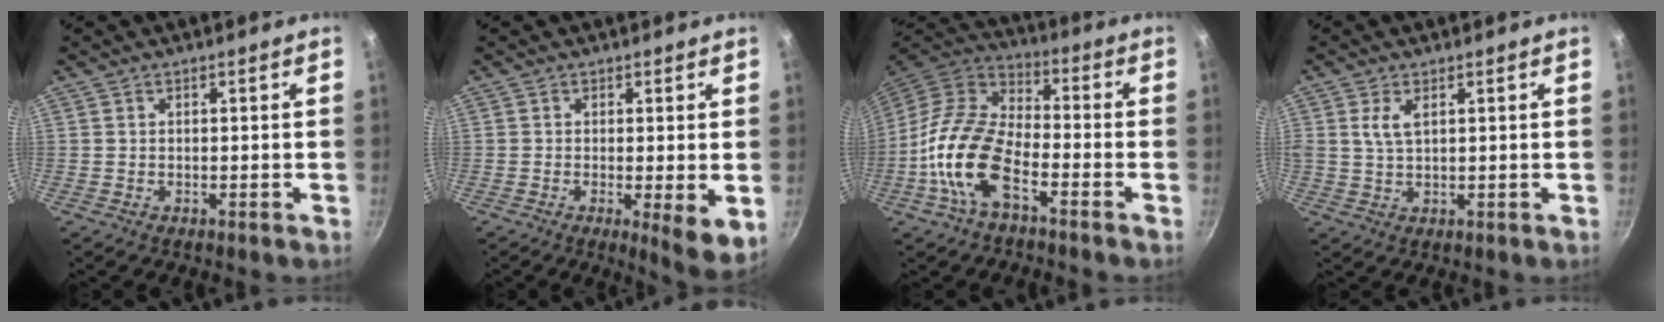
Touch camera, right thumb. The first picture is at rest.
{"total": 5.9, "force": [-0.9, 1.3, 5.7], "torque": [-0.090, -0.020, -0.017]}
{"total": 16.0, "force": [-5.9, 8.0, 12.5], "torque": [-0.255, 0.044, -0.121]}
{"total": 3.3, "force": [1.3, 1.6, 2.6], "torque": [-0.055, -0.001, 0.032]}